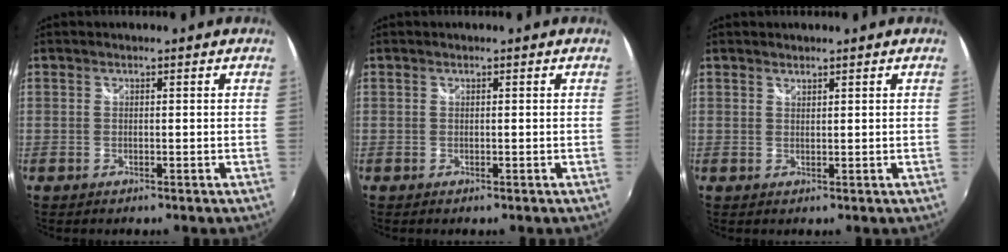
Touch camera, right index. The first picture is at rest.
{"total": 0.0}
{"total": 0.8, "force": [0.8, 0.1, 0.0], "torque": [0.000, 0.000, 0.015]}